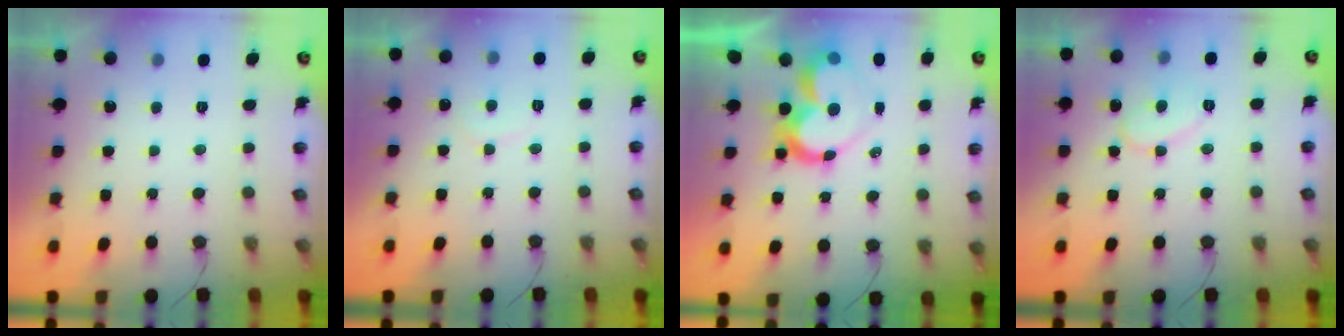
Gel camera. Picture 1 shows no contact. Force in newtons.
{"total": 6.2, "press": 6.1, "slide": 0.4}
{"total": 11.4, "press": 11.4, "slide": 1.1}
{"total": 8.8, "press": 8.7, "slide": 0.4}